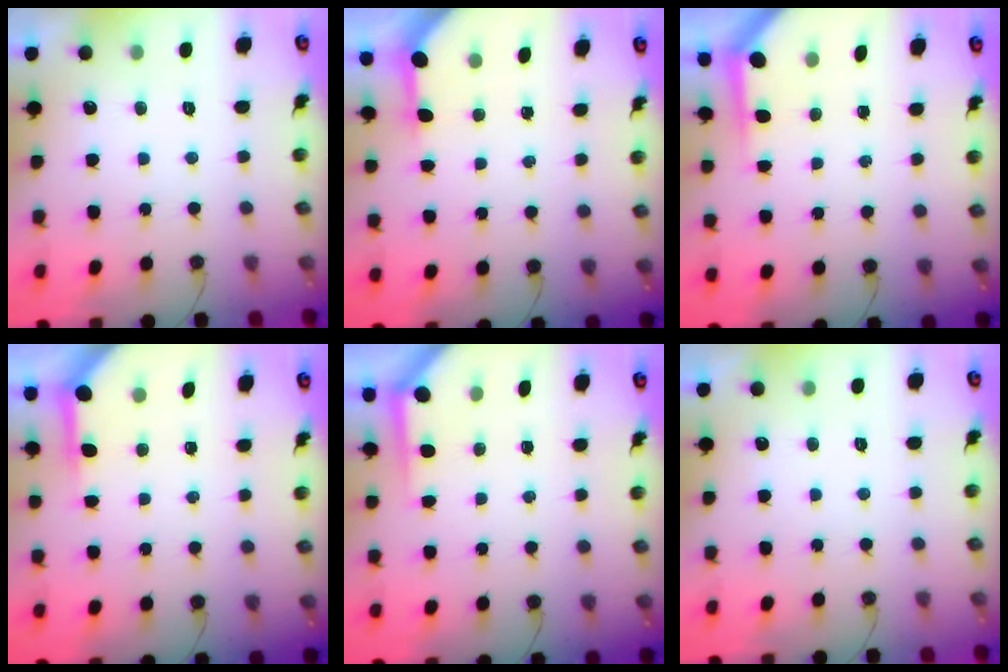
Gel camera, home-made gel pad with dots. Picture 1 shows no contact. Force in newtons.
{"total": 3.2, "press": 3.2, "slide": 0.3}
{"total": 3.6, "press": 3.6, "slide": 0.4}
{"total": 3.8, "press": 3.8, "slide": 0.3}
{"total": 3.6, "press": 3.6, "slide": 0.3}
{"total": 0.0}